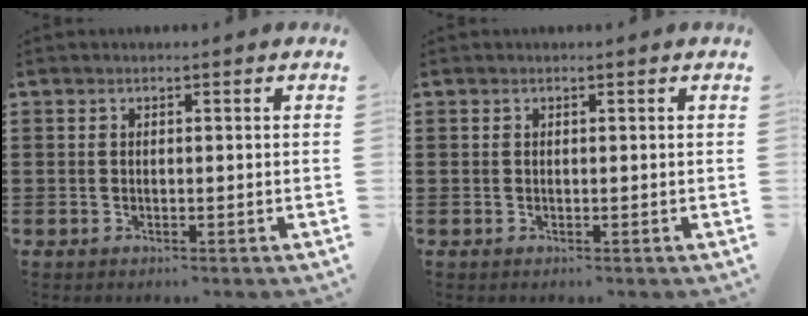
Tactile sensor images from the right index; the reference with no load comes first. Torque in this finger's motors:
{"motor_torque": [-0.11, -0.07, 0.00, -0.01]}